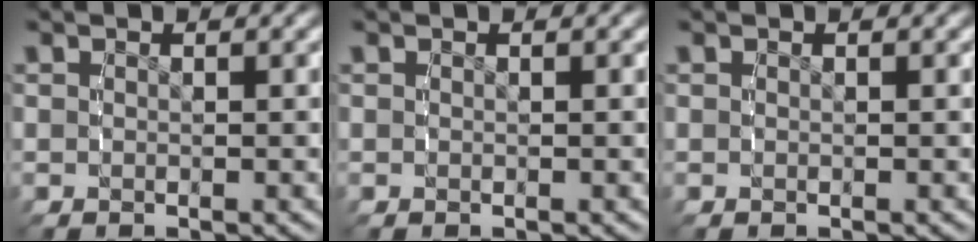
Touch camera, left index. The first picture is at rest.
{"total": 0.0}
{"total": 0.0}